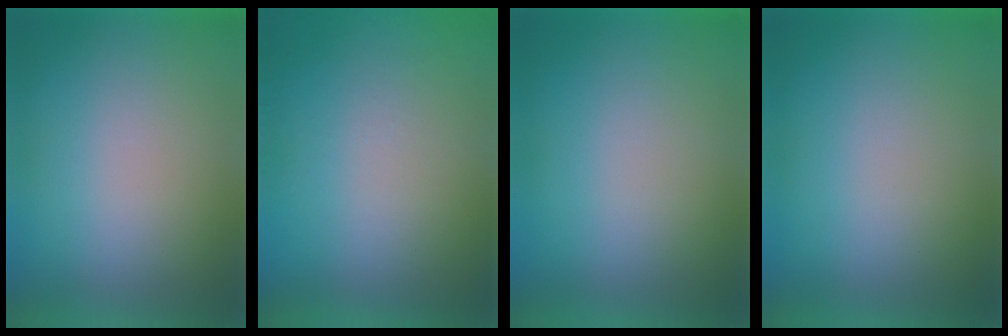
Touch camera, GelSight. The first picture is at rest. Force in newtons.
{"total": 6.0}
{"total": 0.0}
{"total": 0.0}